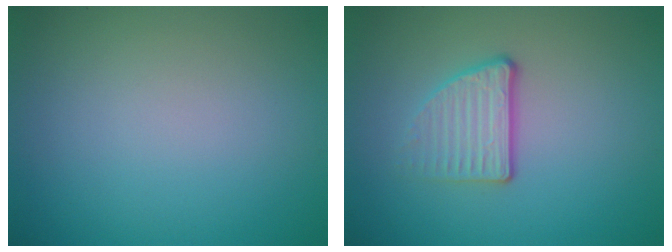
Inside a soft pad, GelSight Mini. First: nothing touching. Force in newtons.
{"total": 3.0, "press": 2.3, "slide": 1.9}